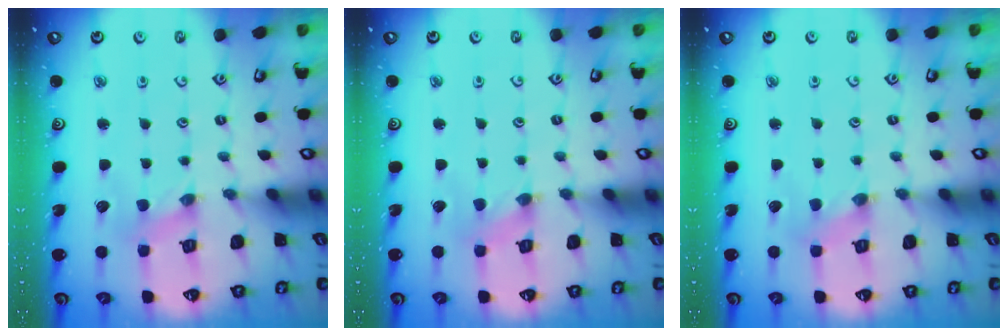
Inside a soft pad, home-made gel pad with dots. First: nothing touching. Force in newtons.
{"total": 0.0}
{"total": 1.1, "press": 1.1, "slide": 0.2}